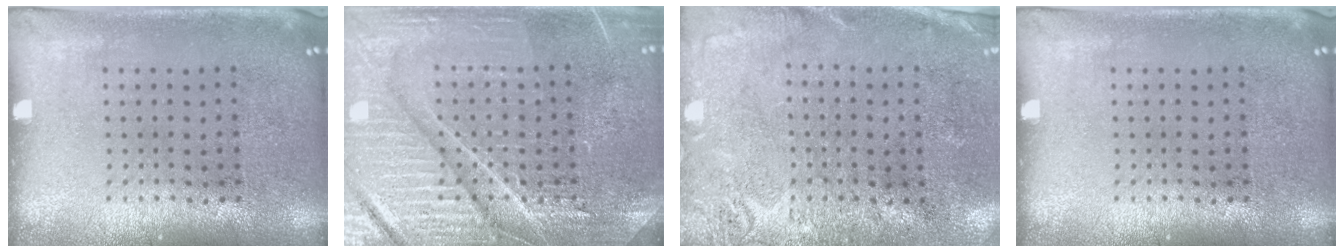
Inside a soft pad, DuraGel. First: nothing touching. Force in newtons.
{"total": 4.5, "press": 4.5, "slide": 0.6}
{"total": 2.7, "press": 2.3, "slide": 1.5}
{"total": 0.0}